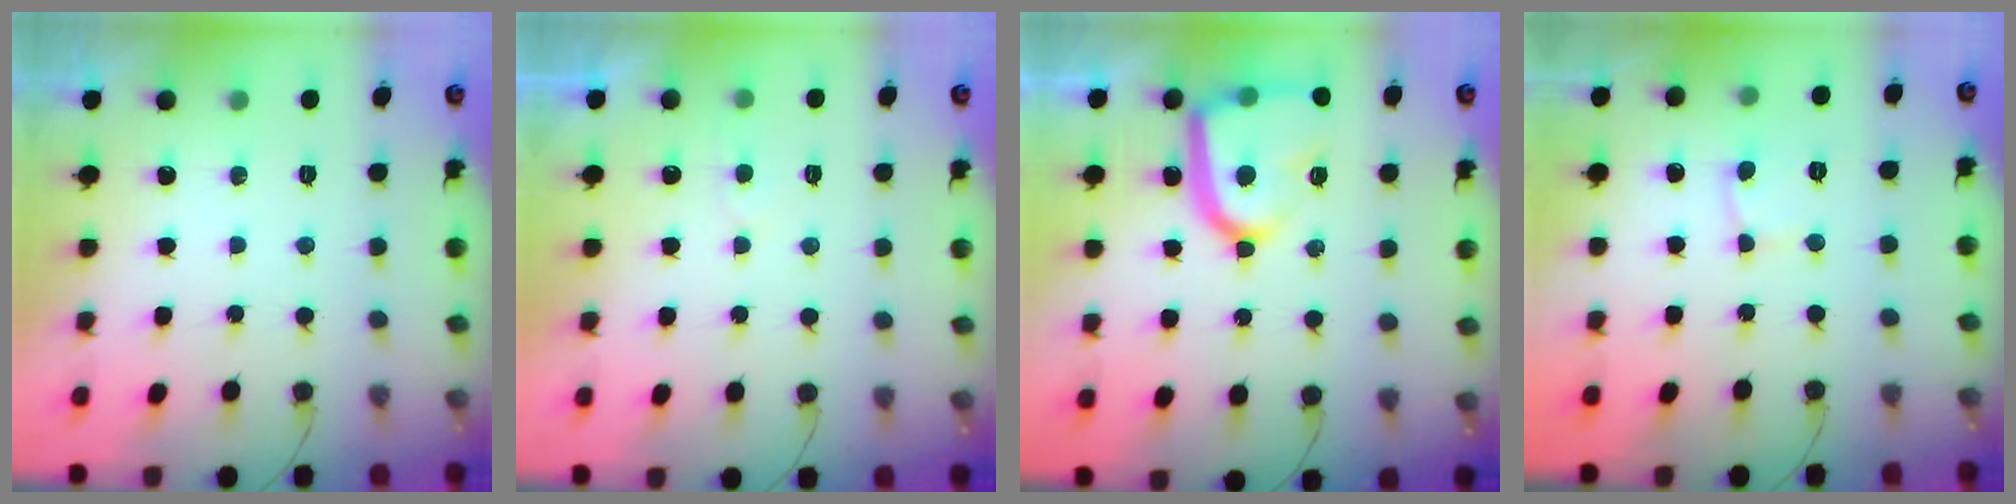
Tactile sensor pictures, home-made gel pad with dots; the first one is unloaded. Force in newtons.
{"total": 3.0, "press": 3.0, "slide": 0.3}
{"total": 17.2, "press": 17.1, "slide": 1.6}
{"total": 2.4, "press": 2.4, "slide": 0.1}